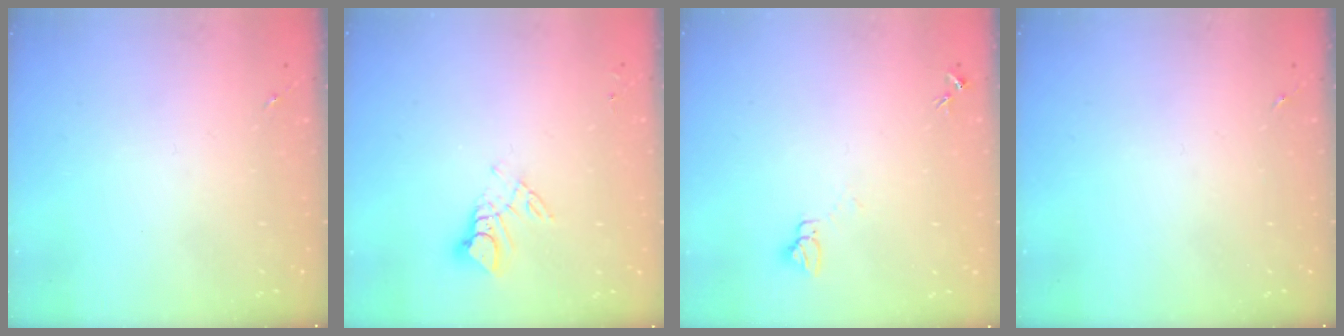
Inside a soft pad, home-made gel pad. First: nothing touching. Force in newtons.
{"total": 6.8, "press": 6.8, "slide": 0.5}
{"total": 4.1, "press": 4.1, "slide": 0.3}
{"total": 0.0}